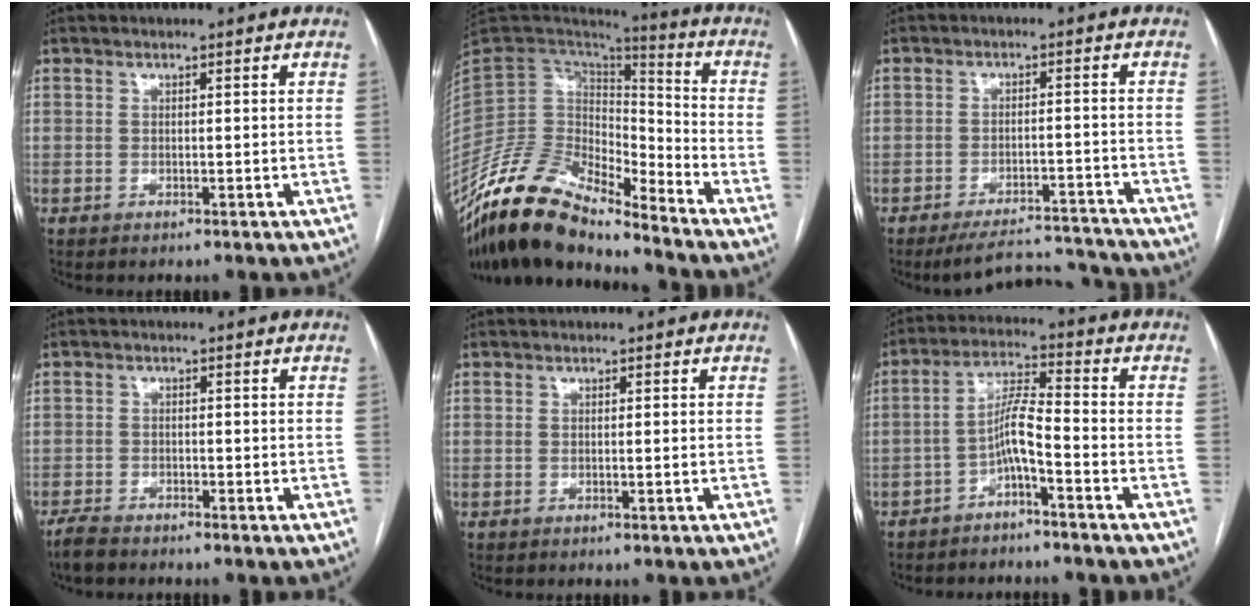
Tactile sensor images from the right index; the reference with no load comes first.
{"total": 17.0, "force": [-14.1, 5.0, 8.1], "torque": [-0.146, 0.033, -0.263]}
{"total": 9.1, "force": [-8.9, 1.5, 0.6], "torque": [0.006, 0.018, -0.126]}
{"total": 2.7, "force": [-2.5, 0.7, 0.9], "torque": [-0.021, -0.006, -0.045]}
{"total": 0.6, "force": [-0.1, -0.2, 0.6], "torque": [-0.011, -0.001, -0.002]}
{"total": 5.8, "force": [-2.9, 0.5, 5.0], "torque": [-0.099, 0.019, -0.055]}